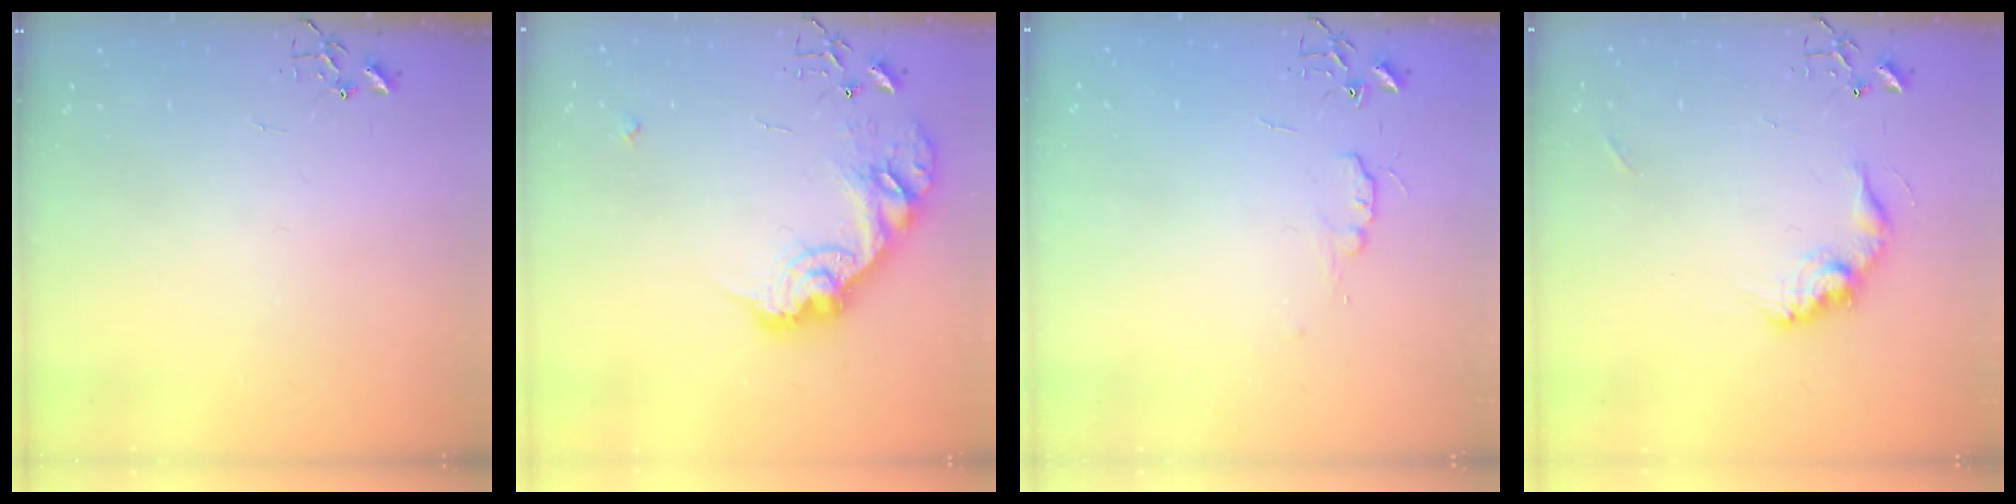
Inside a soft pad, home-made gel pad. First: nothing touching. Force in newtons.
{"total": 18.3, "press": 18.3, "slide": 1.0}
{"total": 5.6, "press": 5.5, "slide": 0.7}
{"total": 12.6, "press": 12.6, "slide": 0.7}